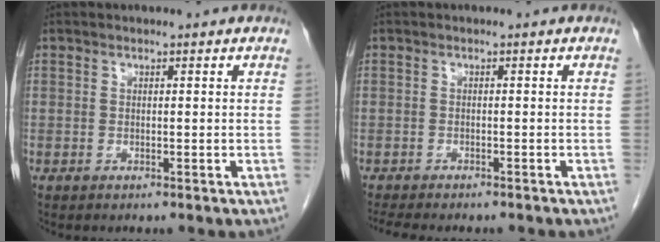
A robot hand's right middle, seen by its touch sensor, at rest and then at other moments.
{"total": 7.8, "force": [-6.8, 1.8, 3.5], "torque": [-0.048, -0.004, -0.096]}